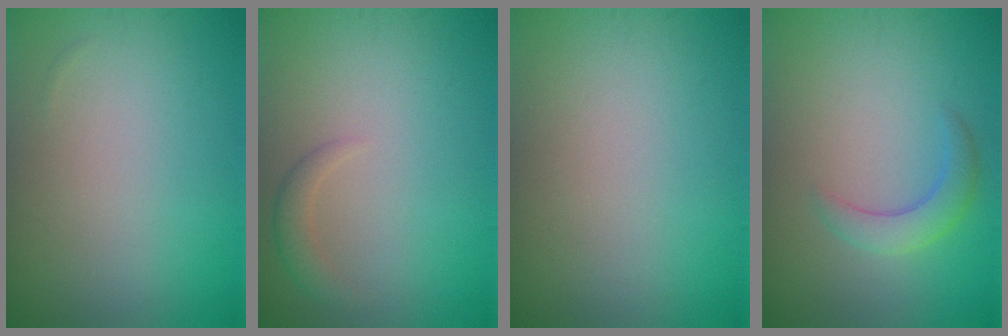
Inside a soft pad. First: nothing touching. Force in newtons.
{"total": 1.4, "press": 1.4, "slide": 0.1}
{"total": 0.0}
{"total": 2.5, "press": 2.5, "slide": 0.2}